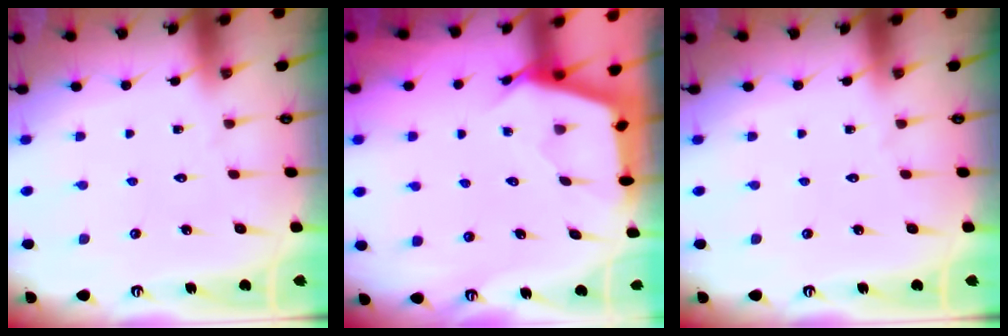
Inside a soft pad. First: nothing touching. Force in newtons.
{"total": 2.5, "press": 2.5, "slide": 0.3}
{"total": 0.0}